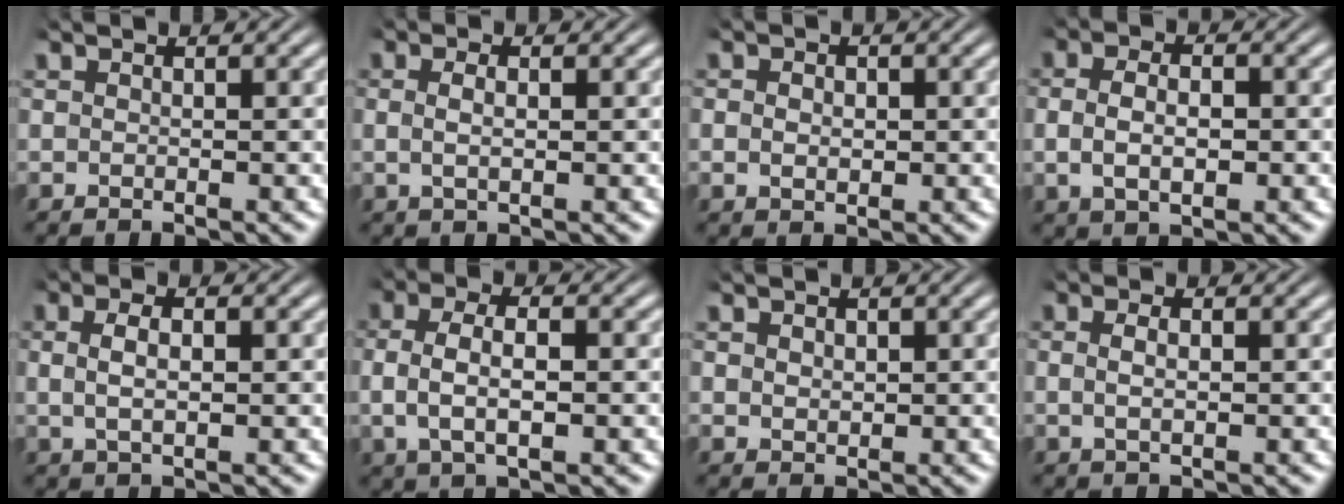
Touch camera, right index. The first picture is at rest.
{"total": 1.9, "force": [0.2, 0.5, 1.8], "torque": [-0.037, -0.006, 0.008]}
{"total": 1.5, "force": [-0.1, 1.0, 1.2], "torque": [-0.022, -0.009, 0.006]}
{"total": 3.8, "force": [-0.2, 2.1, 3.1], "torque": [-0.058, -0.006, 0.004]}
{"total": 3.2, "force": [0.4, 1.5, 2.8], "torque": [-0.052, -0.002, 0.013]}
{"total": 5.3, "force": [0.4, 2.9, 4.4], "torque": [-0.088, 0.000, 0.009]}
{"total": 0.9, "force": [0.4, 0.4, 0.6], "torque": [-0.011, -0.011, 0.018]}
{"total": 1.9, "force": [0.2, 0.7, 1.8], "torque": [-0.035, -0.006, 0.009]}